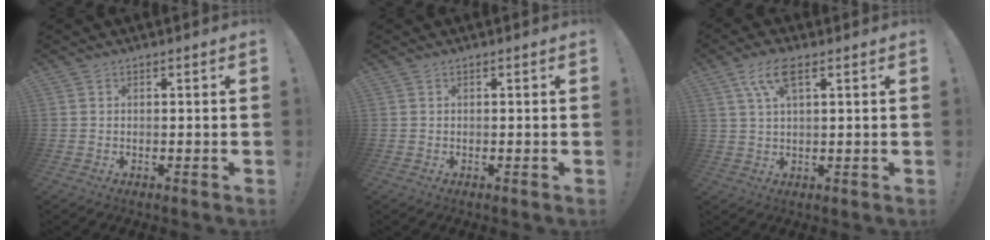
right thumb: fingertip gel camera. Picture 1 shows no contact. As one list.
[{"total": 0.0}, {"total": 7.3, "force": [3.5, 2.4, 6.0], "torque": [-0.115, 0.001, 0.064]}]